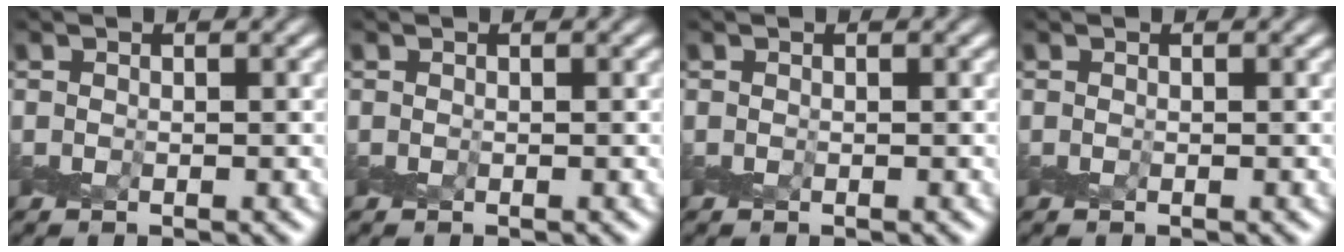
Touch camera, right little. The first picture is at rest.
{"total": 0.0}
{"total": 0.0}
{"total": 0.0}